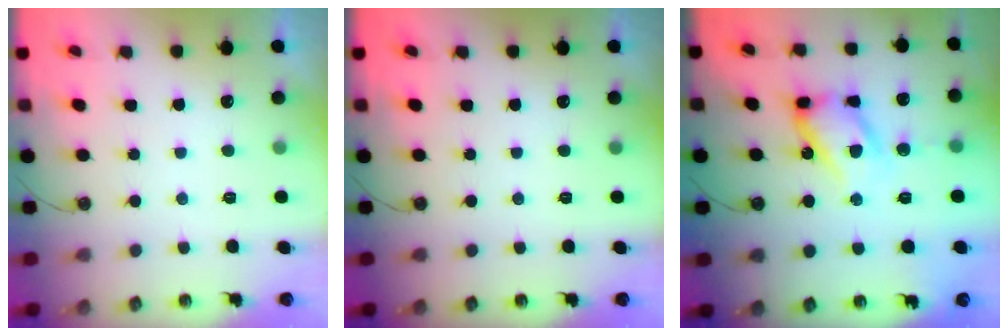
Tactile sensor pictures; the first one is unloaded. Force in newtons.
{"total": 0.0}
{"total": 14.5, "press": 14.5, "slide": 0.7}